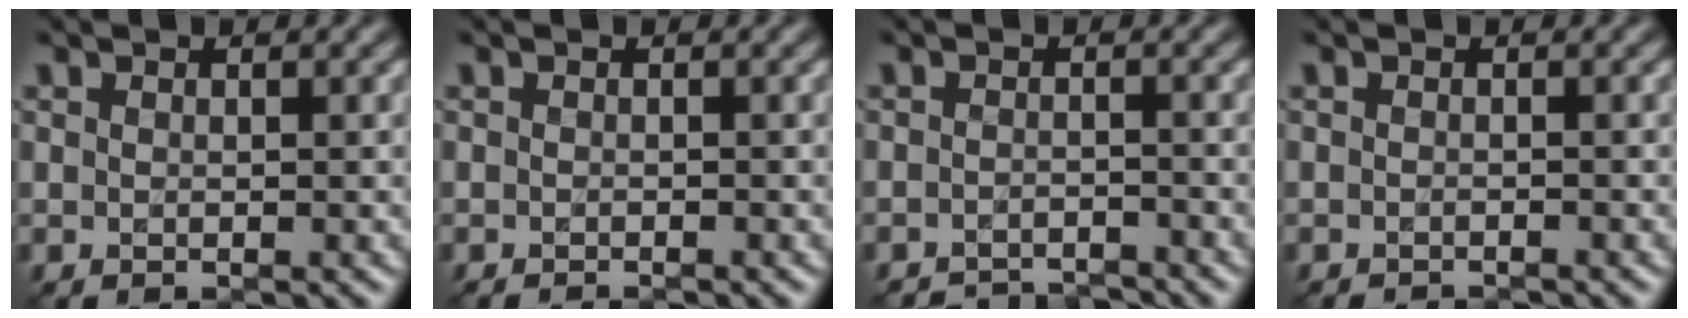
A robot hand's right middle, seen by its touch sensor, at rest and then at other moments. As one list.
[{"total": 0.7, "force": [-0.7, -0.2, 0.1], "torque": [-0.002, -0.008, -0.015]}, {"total": 3.8, "force": [-3.8, 0.2, 0.2], "torque": [0.004, -0.004, -0.058]}, {"total": 1.9, "force": [-1.9, 0.0, 0.3], "torque": [-0.003, -0.013, -0.030]}]